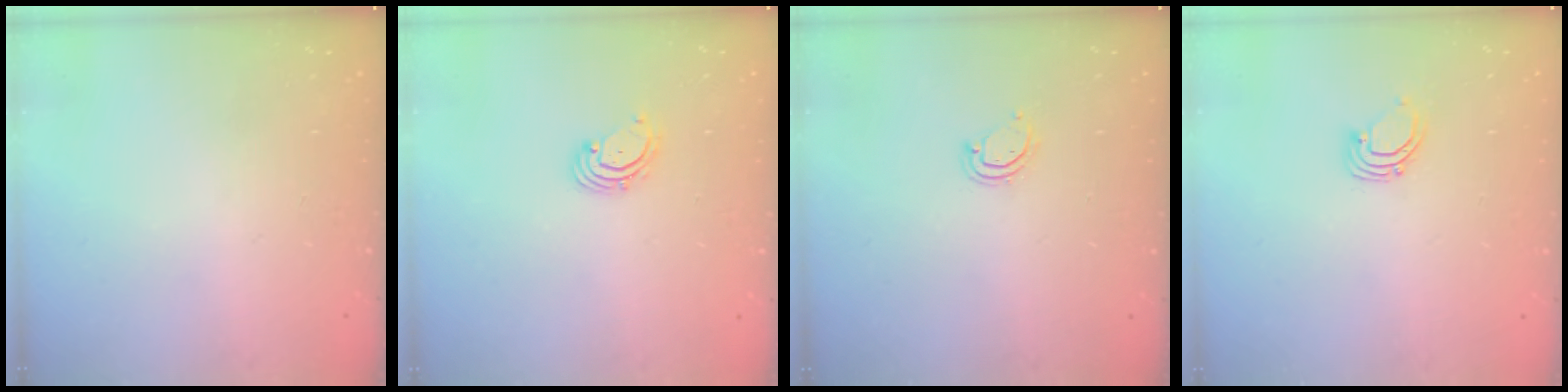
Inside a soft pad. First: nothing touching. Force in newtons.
{"total": 2.2, "press": 2.1, "slide": 0.7}
{"total": 3.7, "press": 3.7, "slide": 0.3}
{"total": 2.7, "press": 2.7, "slide": 0.2}